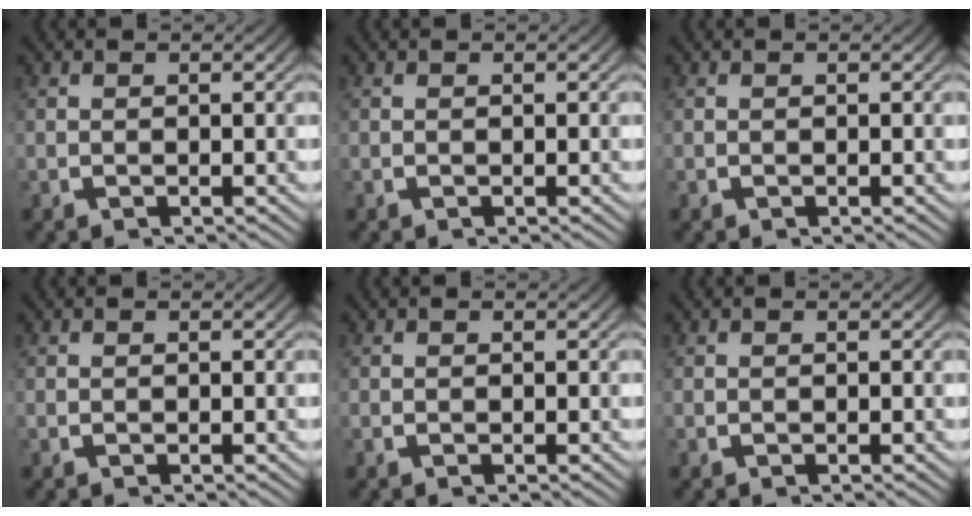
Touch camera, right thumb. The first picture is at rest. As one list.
[{"total": 0.0}, {"total": 0.0}, {"total": 0.0}, {"total": 0.0}, {"total": 0.0}]